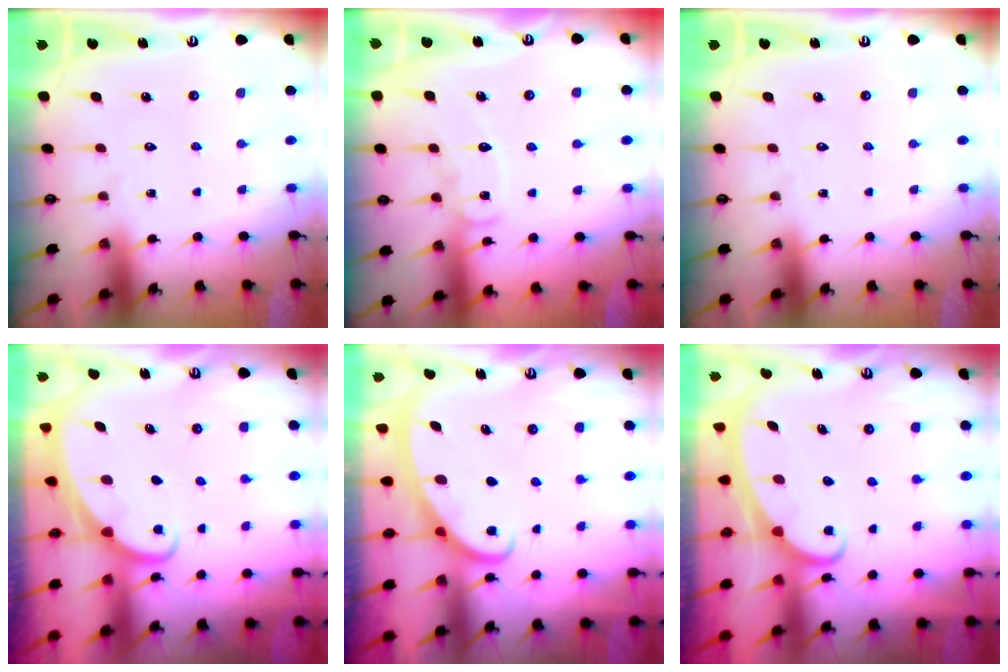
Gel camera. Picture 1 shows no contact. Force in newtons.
{"total": 9.4, "press": 9.4, "slide": 0.8}
{"total": 0.0}
{"total": 1.6, "press": 1.6, "slide": 0.1}
{"total": 2.6, "press": 2.6, "slide": 0.4}
{"total": 2.3, "press": 2.3, "slide": 0.3}